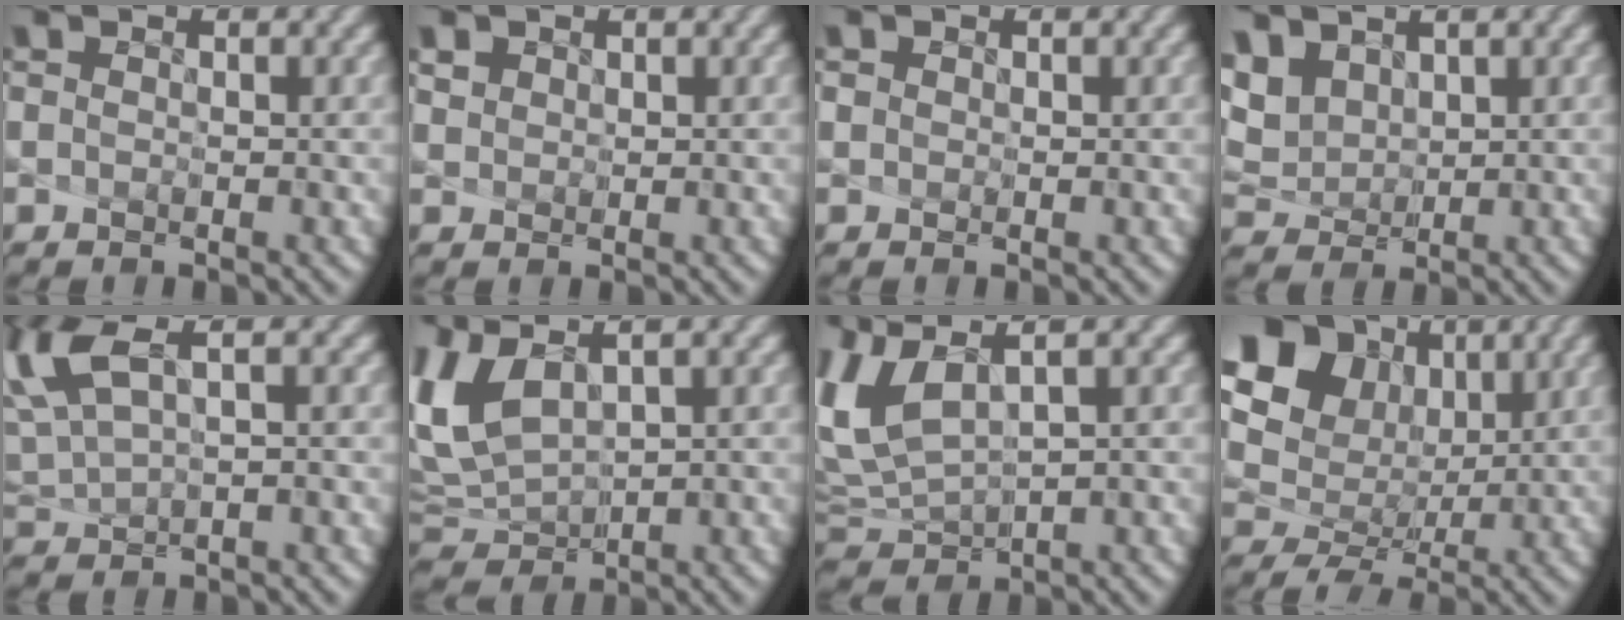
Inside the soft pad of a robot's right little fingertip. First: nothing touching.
{"total": 2.3, "force": [1.4, 1.5, 1.0], "torque": [-0.043, -0.003, 0.035]}
{"total": 0.9, "force": [0.5, 0.6, 0.3], "torque": [-0.011, -0.001, 0.012]}
{"total": 5.9, "force": [3.1, 4.1, 2.9], "torque": [-0.096, 0.010, 0.064]}
{"total": 4.8, "force": [1.8, 1.4, 4.2], "torque": [-0.117, 0.012, 0.049]}
{"total": 5.5, "force": [1.4, 2.8, 4.5], "torque": [-0.118, 0.001, 0.040]}
{"total": 5.0, "force": [1.6, 1.8, 4.3], "torque": [-0.113, 0.007, 0.048]}
{"total": 13.7, "force": [5.9, 9.9, 7.5], "torque": [-0.162, 0.045, 0.113]}